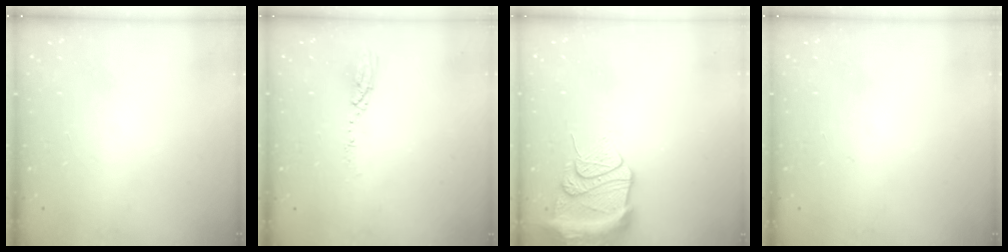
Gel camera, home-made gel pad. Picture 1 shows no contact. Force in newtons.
{"total": 3.8, "press": 3.8, "slide": 0.2}
{"total": 14.0, "press": 13.9, "slide": 1.7}
{"total": 1.0, "press": 0.0, "slide": 1.0}